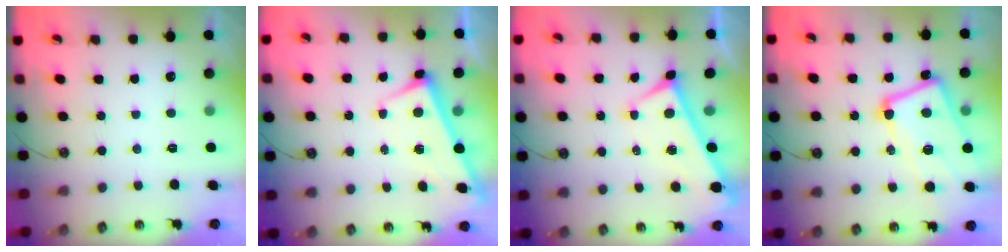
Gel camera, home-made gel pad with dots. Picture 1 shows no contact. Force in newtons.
{"total": 2.8, "press": 2.8, "slide": 0.5}
{"total": 1.9, "press": 1.8, "slide": 0.6}
{"total": 10.2, "press": 10.1, "slide": 1.5}